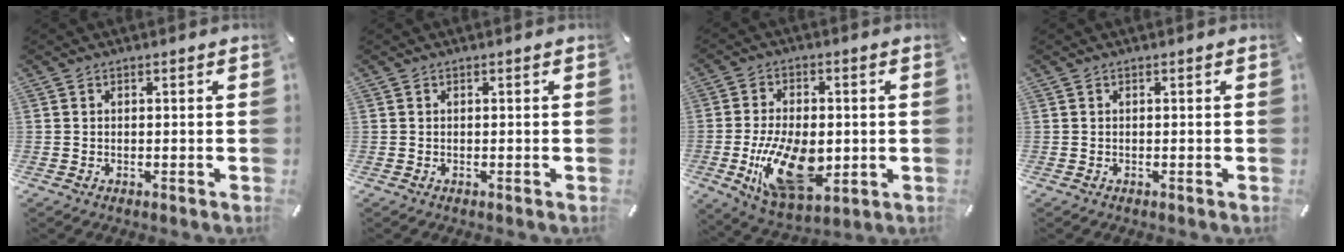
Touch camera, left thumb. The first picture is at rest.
{"total": 0.0}
{"total": 18.5, "force": [-3.4, 11.1, 14.4], "torque": [-0.271, -0.007, -0.051]}
{"total": 0.0}